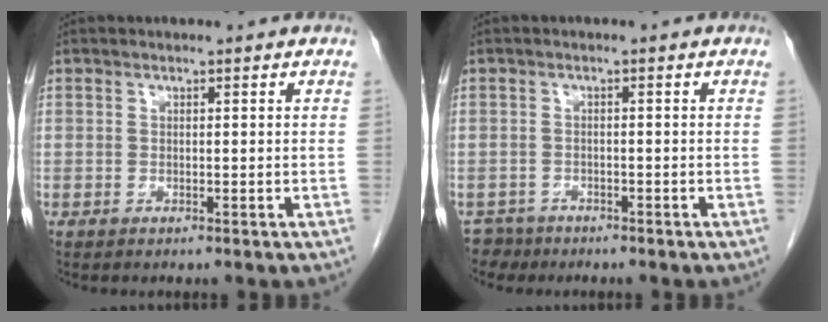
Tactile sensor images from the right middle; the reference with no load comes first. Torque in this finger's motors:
{"motor_torque": [-0.59, -0.01, -0.20, -0.04]}